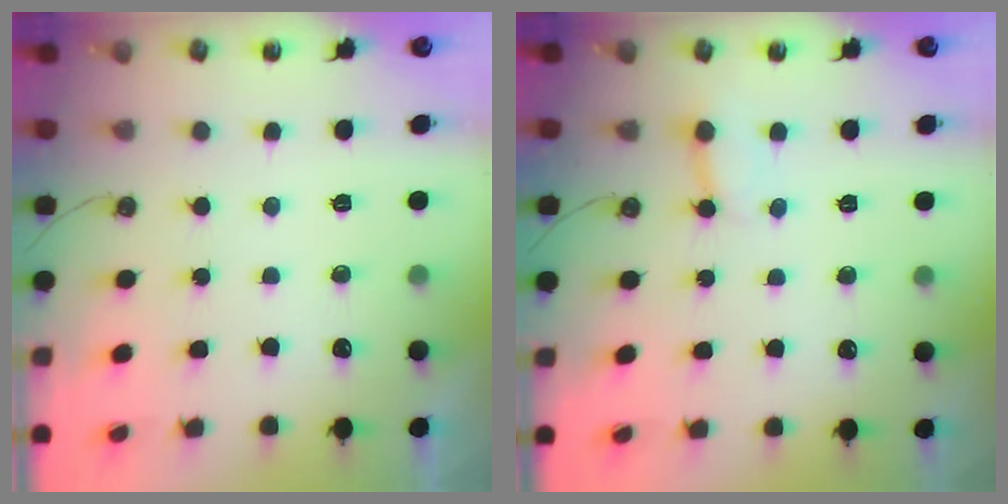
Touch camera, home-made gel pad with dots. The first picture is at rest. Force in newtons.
{"total": 2.6, "press": 2.6, "slide": 0.1}